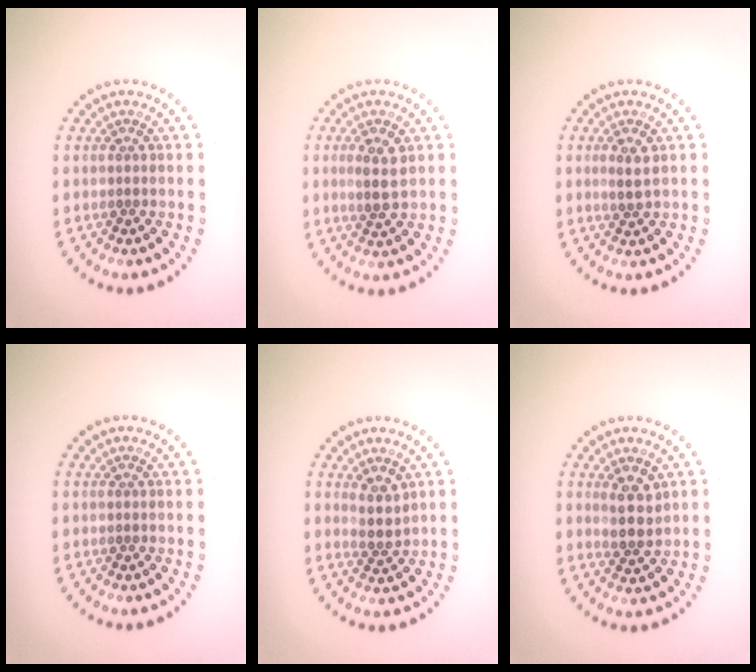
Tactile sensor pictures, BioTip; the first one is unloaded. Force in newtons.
{"total": 2.7, "press": 2.7, "slide": 0.4}
{"total": 1.9, "press": 1.8, "slide": 0.6}
{"total": 0.0}
{"total": 2.2, "press": 1.9, "slide": 1.2}
{"total": 2.7, "press": 2.5, "slide": 1.0}